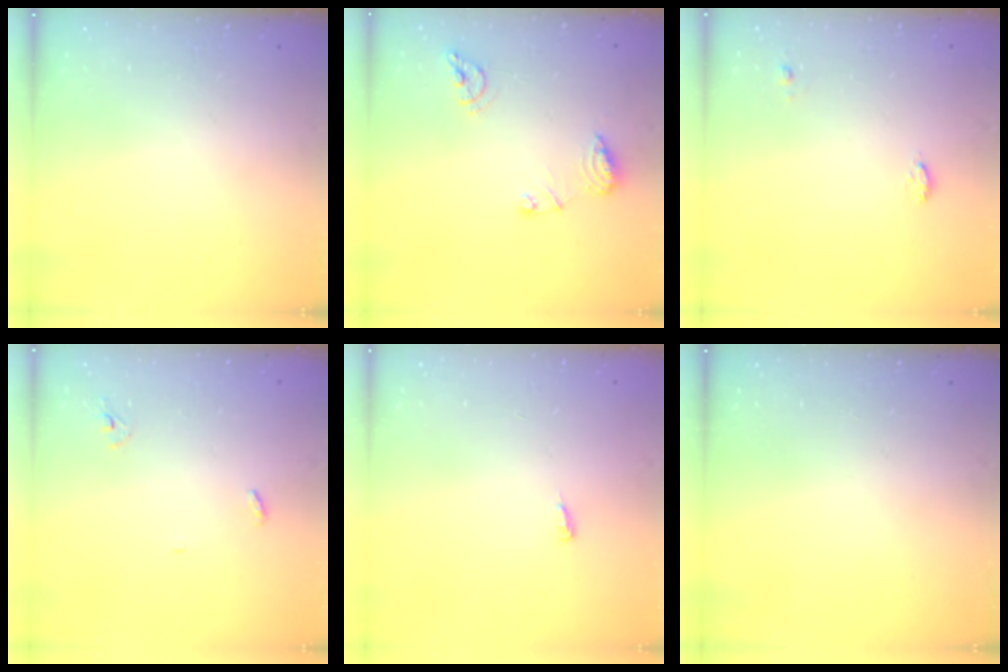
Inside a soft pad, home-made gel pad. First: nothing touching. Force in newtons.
{"total": 8.9, "press": 8.9, "slide": 1.0}
{"total": 5.9, "press": 4.3, "slide": 4.1}
{"total": 3.3, "press": 3.2, "slide": 0.3}
{"total": 3.3, "press": 3.3, "slide": 0.8}
{"total": 0.0}